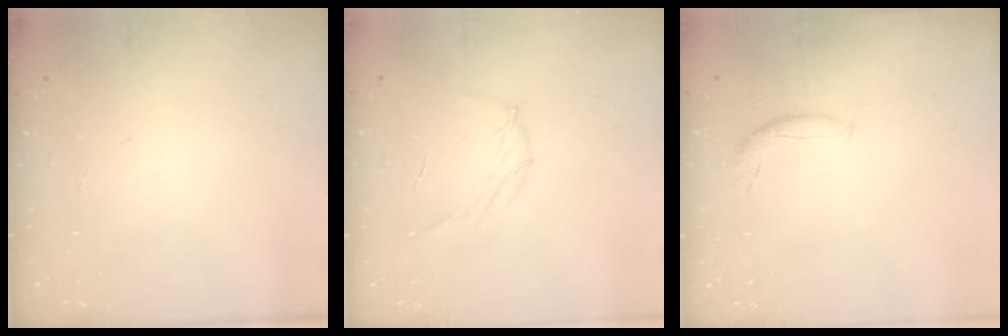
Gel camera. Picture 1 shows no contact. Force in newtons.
{"total": 2.8, "press": 2.7, "slide": 0.7}
{"total": 5.9, "press": 5.9, "slide": 0.3}